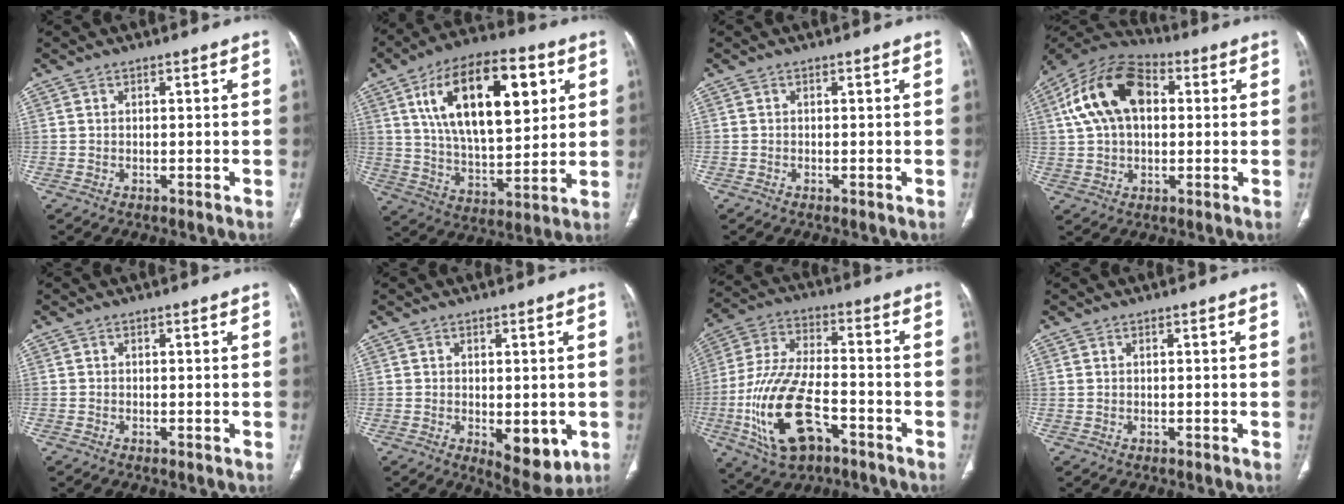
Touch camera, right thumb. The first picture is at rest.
{"total": 23.9, "force": [8.3, 11.3, 19.3], "torque": [-0.295, -0.018, 0.140]}
{"total": 0.0}
{"total": 16.5, "force": [3.5, 10.4, 12.3], "torque": [-0.218, 0.028, 0.054]}
{"total": 0.0}
{"total": 7.9, "force": [-1.9, 3.7, 6.6], "torque": [-0.070, -0.012, -0.015]}
{"total": 18.3, "force": [-7.0, 8.9, 14.4], "torque": [-0.292, 0.029, -0.123]}
{"total": 0.0}